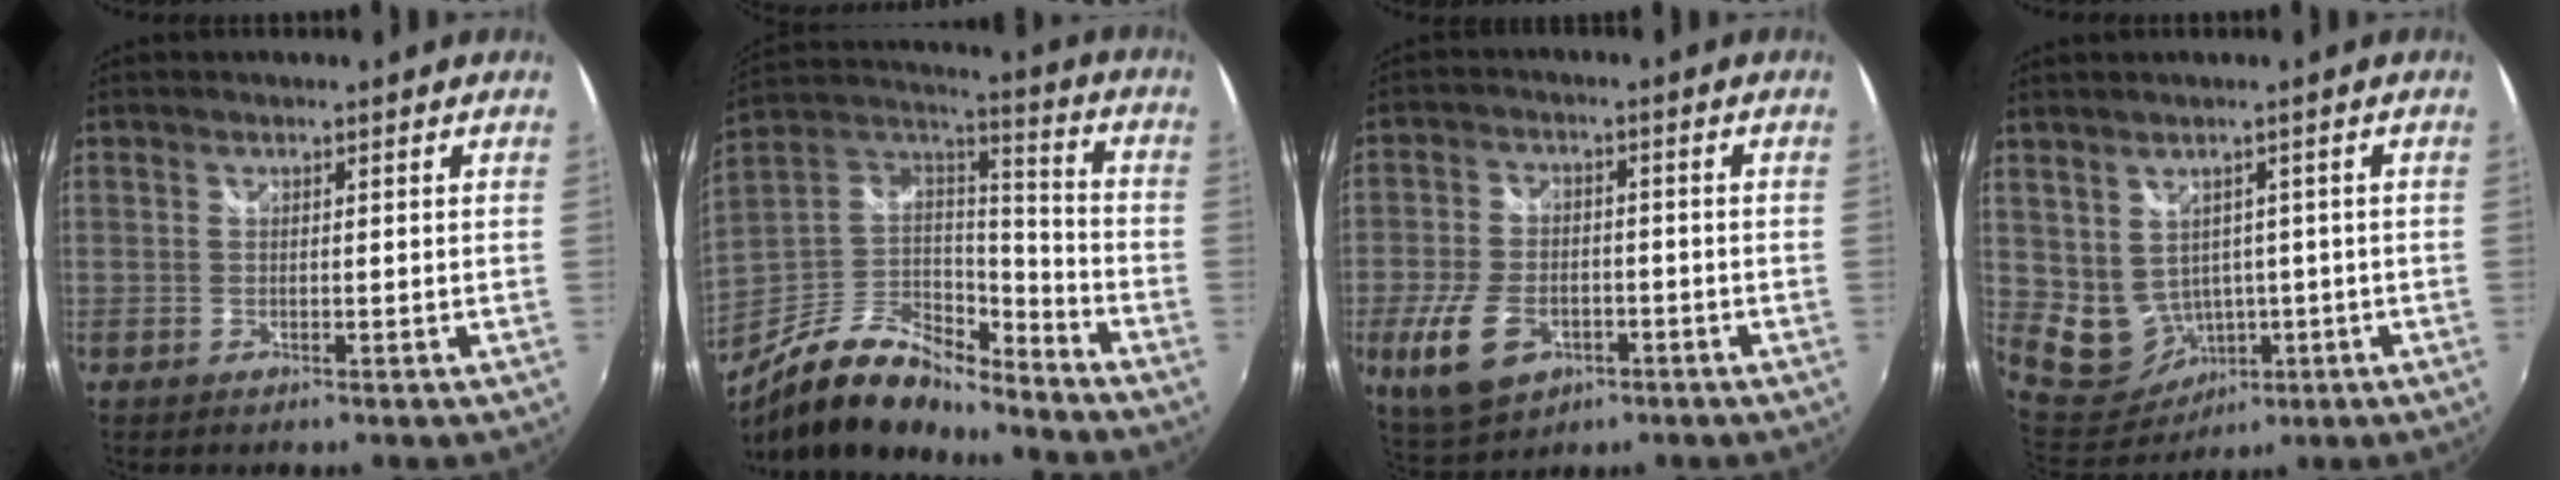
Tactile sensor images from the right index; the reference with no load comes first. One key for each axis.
{"total": 18.8, "fx": -13.6, "fy": 8.0, "fz": 10.2, "tx": -0.215, "ty": -0.005, "tz": -0.243}
{"total": 11.7, "fx": -5.0, "fy": 7.3, "fz": 7.7, "tx": -0.181, "ty": -0.016, "tz": -0.083}
{"total": 9.3, "fx": 0.0, "fy": 8.3, "fz": 4.2, "tx": -0.099, "ty": -0.004, "tz": 0.031}